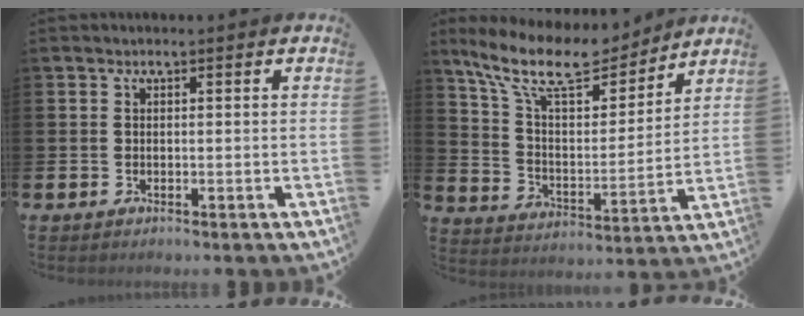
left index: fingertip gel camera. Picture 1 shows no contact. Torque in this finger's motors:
{"motor_torque": [0.72, -0.77, 0.87, 0.21]}